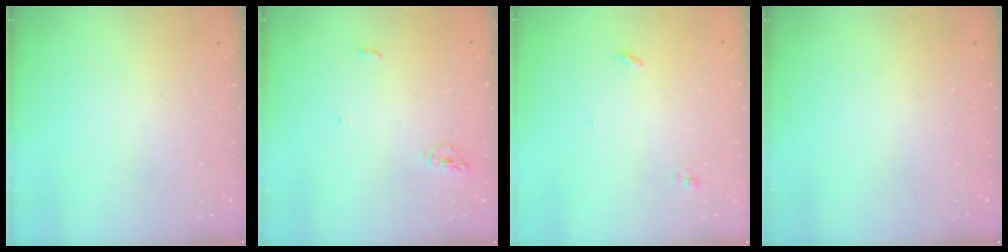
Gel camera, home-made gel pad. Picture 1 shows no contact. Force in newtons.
{"total": 4.3, "press": 4.1, "slide": 1.0}
{"total": 2.8, "press": 2.8, "slide": 0.2}
{"total": 0.0}